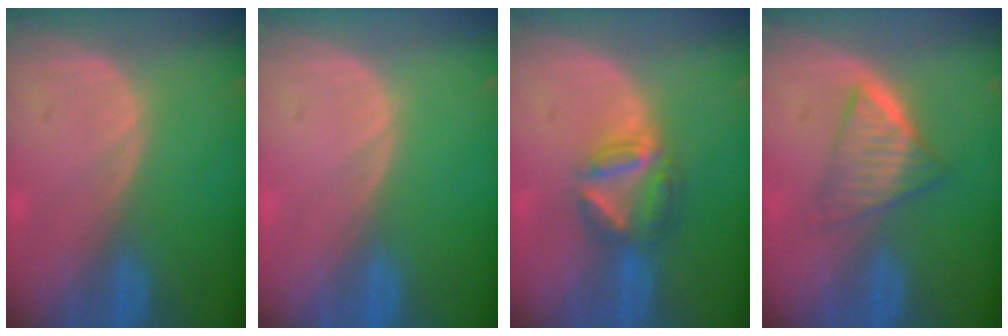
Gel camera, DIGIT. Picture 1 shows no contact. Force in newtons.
{"total": 0.0}
{"total": 6.2, "press": 5.5, "slide": 2.8}
{"total": 6.4, "press": 5.4, "slide": 3.4}